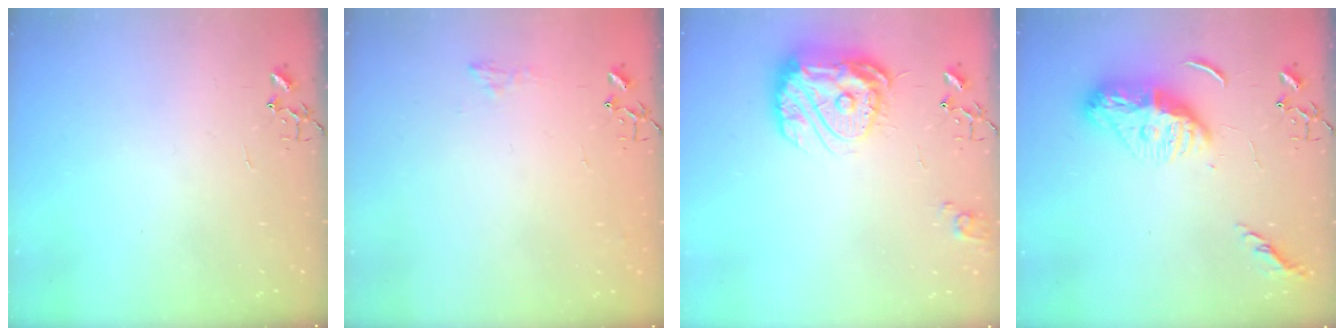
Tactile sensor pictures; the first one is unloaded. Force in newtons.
{"total": 6.4, "press": 6.4, "slide": 0.6}
{"total": 17.3, "press": 17.2, "slide": 1.9}
{"total": 12.4, "press": 12.3, "slide": 0.8}